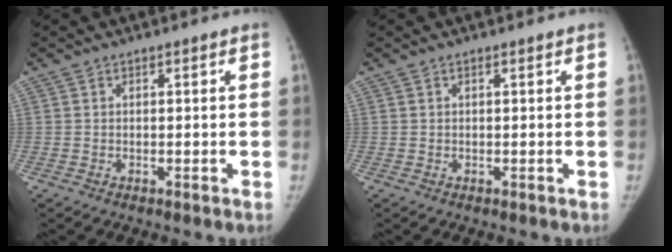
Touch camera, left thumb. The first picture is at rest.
{"total": 0.0}